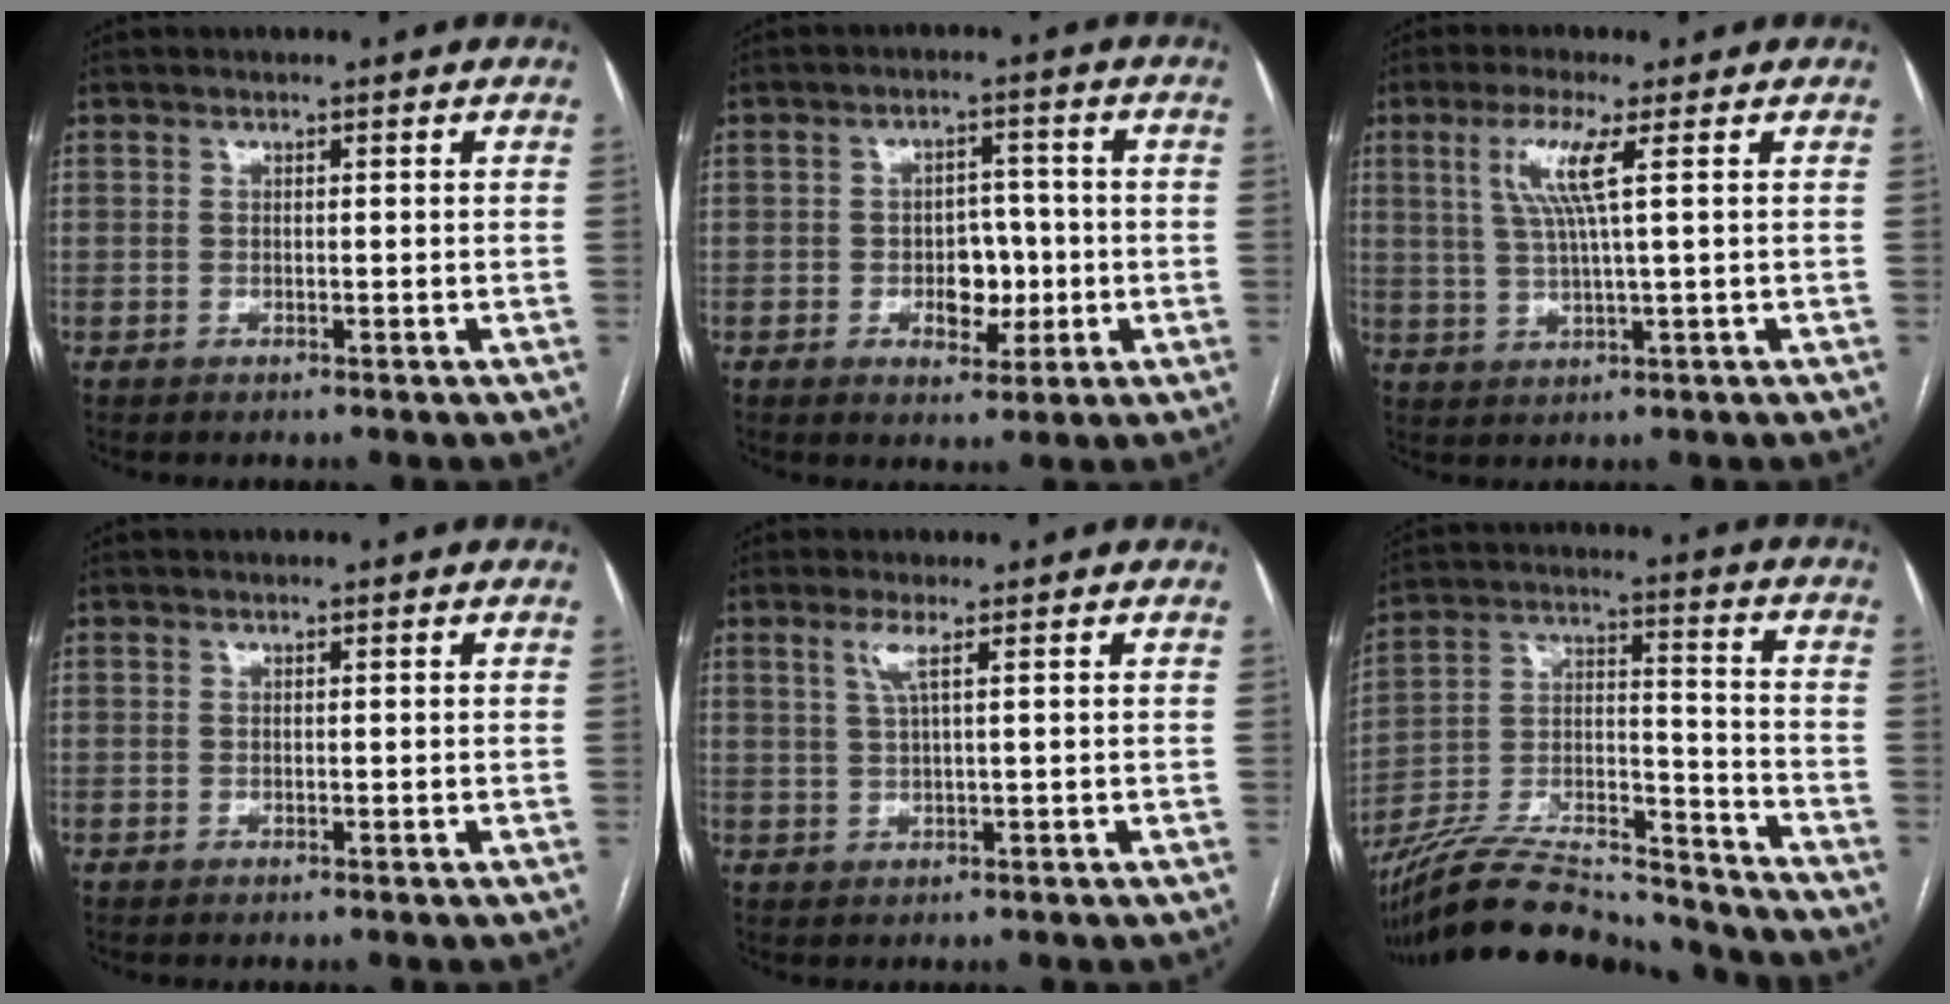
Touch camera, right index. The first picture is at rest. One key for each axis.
{"total": 6.1, "fx": -1.3, "fy": 3.8, "fz": 4.6, "tx": -0.066, "ty": 0.013, "tz": -0.012}
{"total": 6.5, "fx": 1.9, "fy": -0.3, "fz": 6.2, "tx": -0.131, "ty": 0.007, "tz": 0.043}
{"total": 0.0}
{"total": 2.8, "fx": 1.2, "fy": -0.1, "fz": 2.5, "tx": -0.059, "ty": 0.002, "tz": 0.026}
{"total": 24.4, "fx": -22.3, "fy": 4.5, "fz": 8.9, "tx": -0.179, "ty": 0.004, "tz": -0.363}